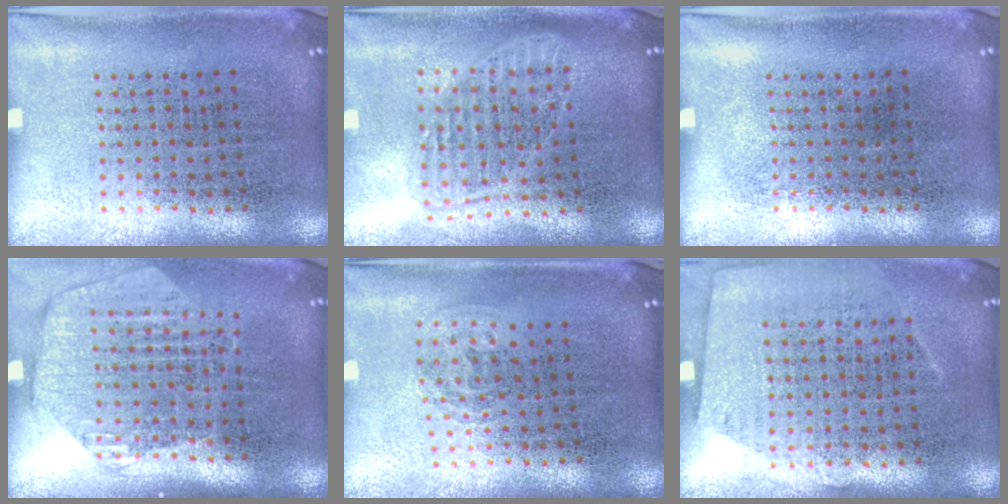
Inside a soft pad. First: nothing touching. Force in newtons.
{"total": 1.7, "press": 1.5, "slide": 0.9}
{"total": 0.0}
{"total": 1.9, "press": 1.7, "slide": 0.9}
{"total": 1.0, "press": 0.6, "slide": 0.7}
{"total": 0.6, "press": 0.2, "slide": 0.6}